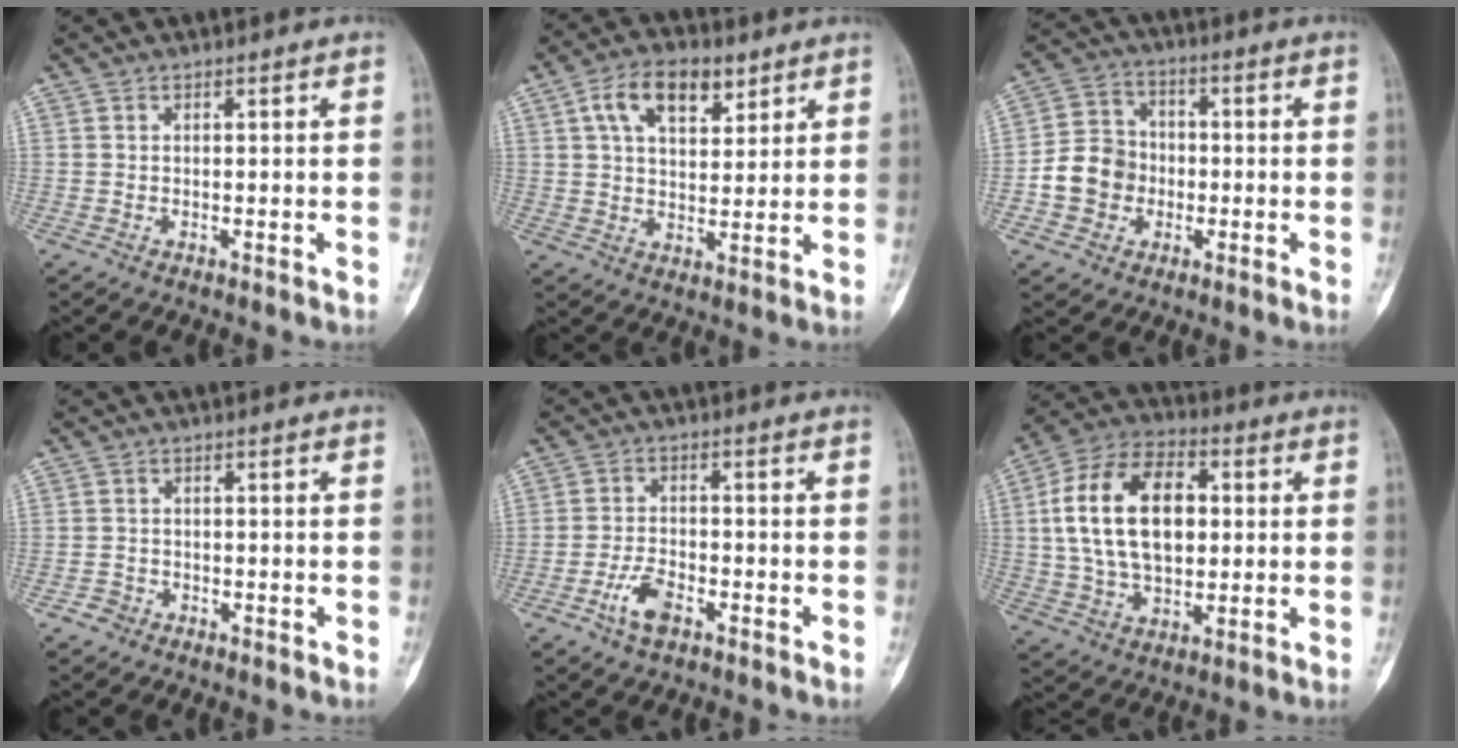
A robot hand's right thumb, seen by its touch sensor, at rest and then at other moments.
{"total": 10.8, "force": [5.2, 6.0, 7.4], "torque": [-0.105, -0.010, 0.089]}
{"total": 9.4, "force": [-2.1, 8.3, 3.9], "torque": [-0.044, 0.025, -0.043]}
{"total": 1.6, "force": [-1.1, 1.2, 0.0], "torque": [0.005, 0.008, -0.024]}
{"total": 5.6, "force": [-3.1, 2.7, 3.9], "torque": [-0.074, 0.016, -0.057]}
{"total": 18.9, "force": [2.4, 11.7, 14.7], "torque": [-0.248, 0.018, 0.040]}